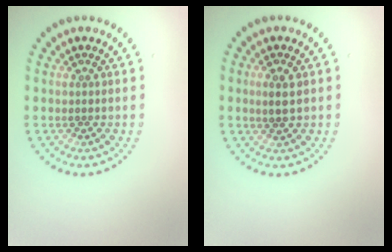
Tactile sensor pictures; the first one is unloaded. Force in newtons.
{"total": 1.9, "press": 1.8, "slide": 0.5}